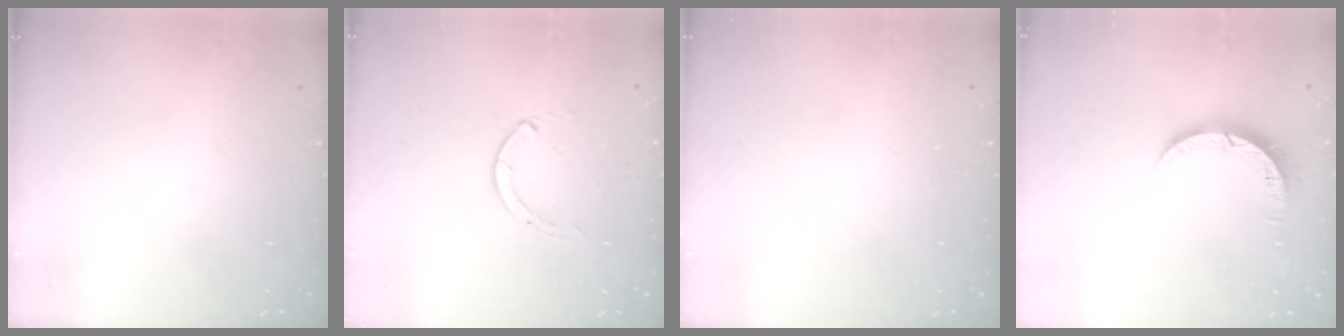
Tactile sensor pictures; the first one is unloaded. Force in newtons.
{"total": 0.0}
{"total": 0.0}
{"total": 4.4, "press": 4.4, "slide": 0.3}